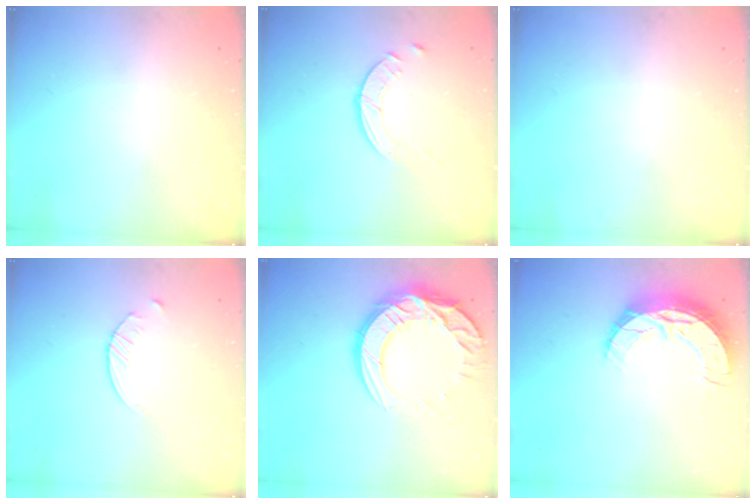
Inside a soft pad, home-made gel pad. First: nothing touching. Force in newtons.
{"total": 3.9, "press": 3.9, "slide": 0.4}
{"total": 0.0}
{"total": 2.8, "press": 2.7, "slide": 0.3}
{"total": 17.2, "press": 17.2, "slide": 1.0}
{"total": 10.3, "press": 10.3, "slide": 0.9}